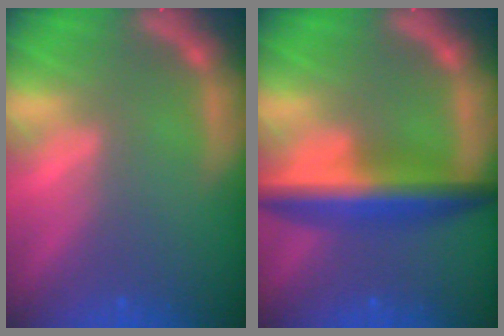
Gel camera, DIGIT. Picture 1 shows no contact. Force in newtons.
{"total": 7.0}